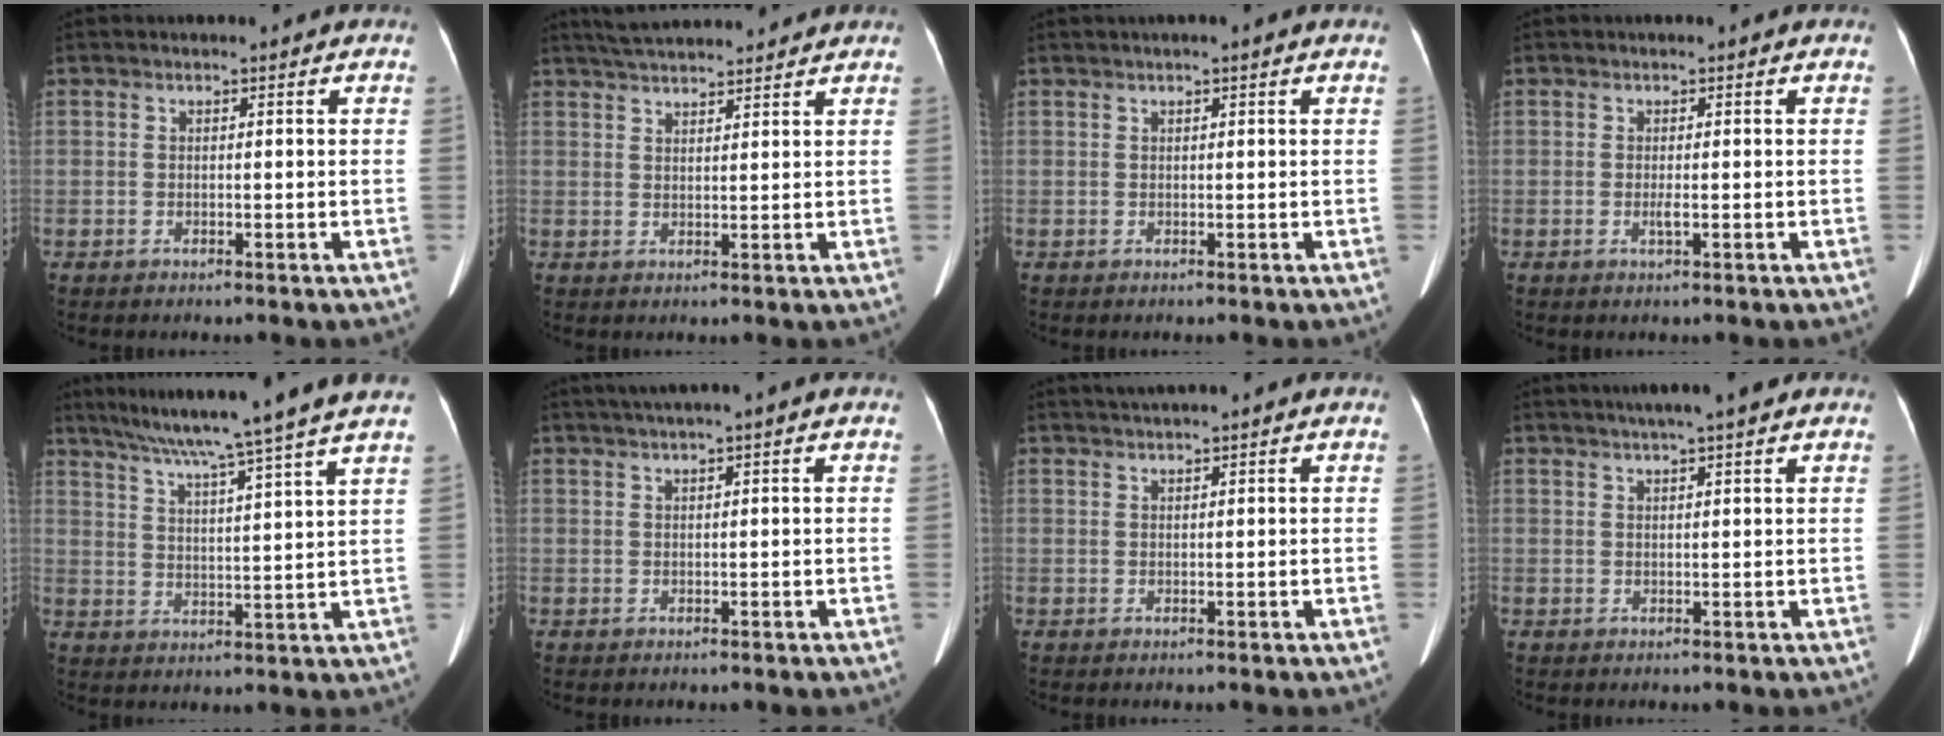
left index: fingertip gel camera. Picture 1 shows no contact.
{"total": 9.6, "force": [8.9, 1.2, 3.6], "torque": [-0.063, 0.035, 0.133]}
{"total": 1.3, "force": [0.9, -0.1, 1.0], "torque": [-0.017, 0.012, 0.014]}
{"total": 1.1, "force": [-0.2, 0.1, 1.0], "torque": [-0.022, -0.003, -0.002]}
{"total": 16.4, "force": [13.7, -2.7, 8.6], "torque": [-0.141, -0.014, 0.188]}
{"total": 3.6, "force": [2.5, -0.5, 2.5], "torque": [-0.044, 0.024, 0.045]}
{"total": 2.7, "force": [2.3, -0.3, 1.3], "torque": [-0.017, 0.027, 0.041]}
{"total": 6.1, "force": [4.8, 0.1, 3.8], "torque": [-0.056, 0.025, 0.068]}